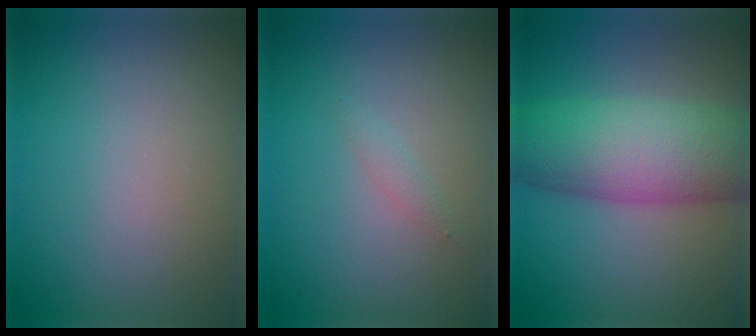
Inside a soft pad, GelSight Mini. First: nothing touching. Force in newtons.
{"total": 0.8, "press": 0.8, "slide": 0.1}
{"total": 9.6, "press": 9.6, "slide": 0.1}